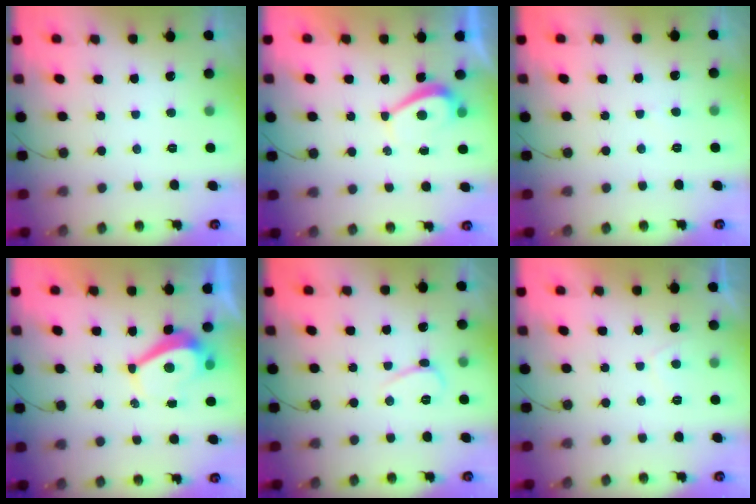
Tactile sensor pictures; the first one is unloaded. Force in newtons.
{"total": 2.7, "press": 2.7, "slide": 0.6}
{"total": 2.1, "press": 2.1, "slide": 0.2}
{"total": 4.0, "press": 4.0, "slide": 0.5}
{"total": 3.6, "press": 3.6, "slide": 0.5}
{"total": 2.8, "press": 2.7, "slide": 0.8}